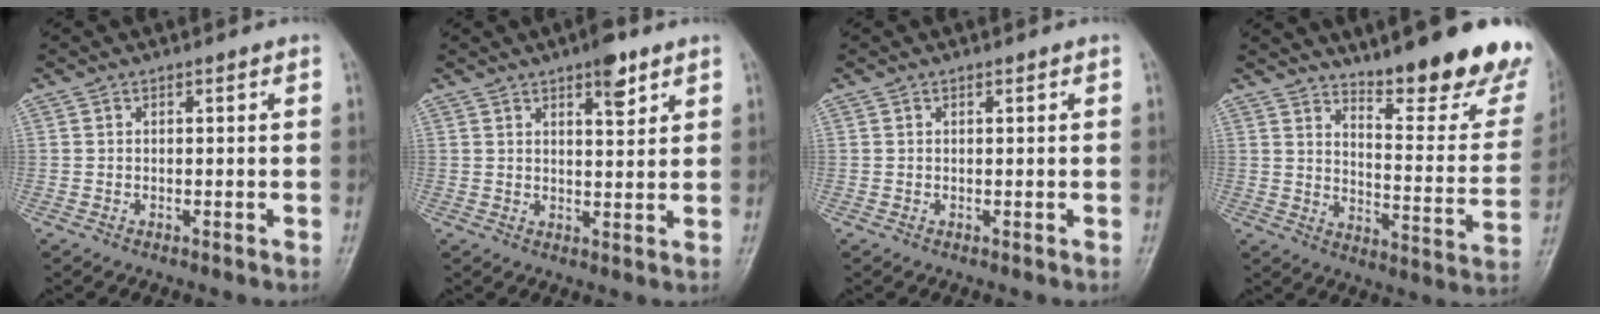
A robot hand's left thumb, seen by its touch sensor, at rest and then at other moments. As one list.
[{"total": 5.4, "force": [3.4, 1.7, 3.8], "torque": [-0.044, -0.019, 0.049]}, {"total": 0.0}, {"total": 20.8, "force": [15.8, 4.7, 12.6], "torque": [-0.135, -0.122, 0.218]}]